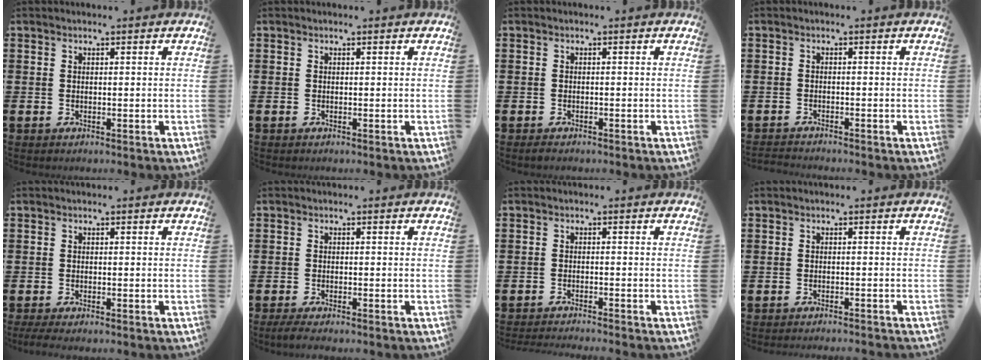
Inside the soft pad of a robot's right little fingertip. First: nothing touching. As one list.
[{"total": 0.0}, {"total": 0.5, "force": [-0.4, 0.2, 0.3], "torque": [-0.009, 0.001, -0.008]}, {"total": 1.1, "force": [-1.1, -0.1, 0.0], "torque": [-0.003, 0.000, -0.022]}, {"total": 1.0, "force": [-0.7, 0.1, 0.8], "torque": [-0.014, -0.004, -0.012]}, {"total": 1.3, "force": [-1.0, 0.1, 0.8], "torque": [-0.016, -0.003, -0.018]}, {"total": 1.3, "force": [-1.2, -0.2, 0.1], "torque": [-0.002, 0.000, -0.024]}, {"total": 0.9, "force": [-0.9, -0.2, 0.0], "torque": [0.000, 0.000, -0.018]}]